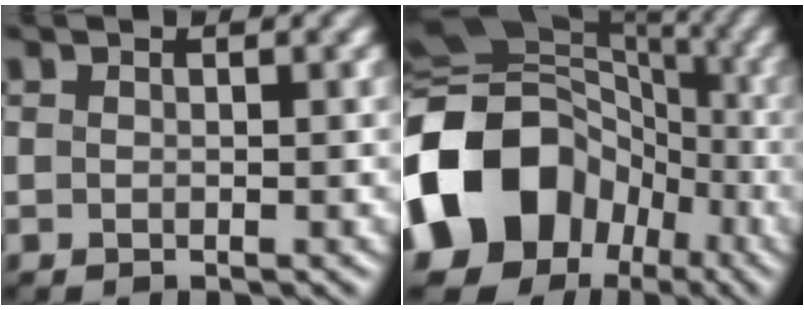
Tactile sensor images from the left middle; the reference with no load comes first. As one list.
[{"total": 15.1, "force": [-4.4, 12.4, 7.3], "torque": [-0.157, -0.006, -0.093]}]